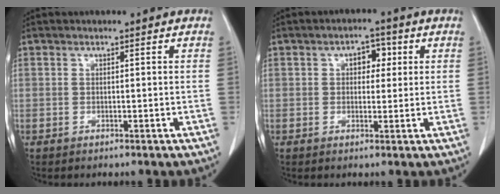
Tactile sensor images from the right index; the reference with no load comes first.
{"total": 3.6, "force": [1.1, 2.2, 2.6], "torque": [-0.035, 0.013, 0.014]}